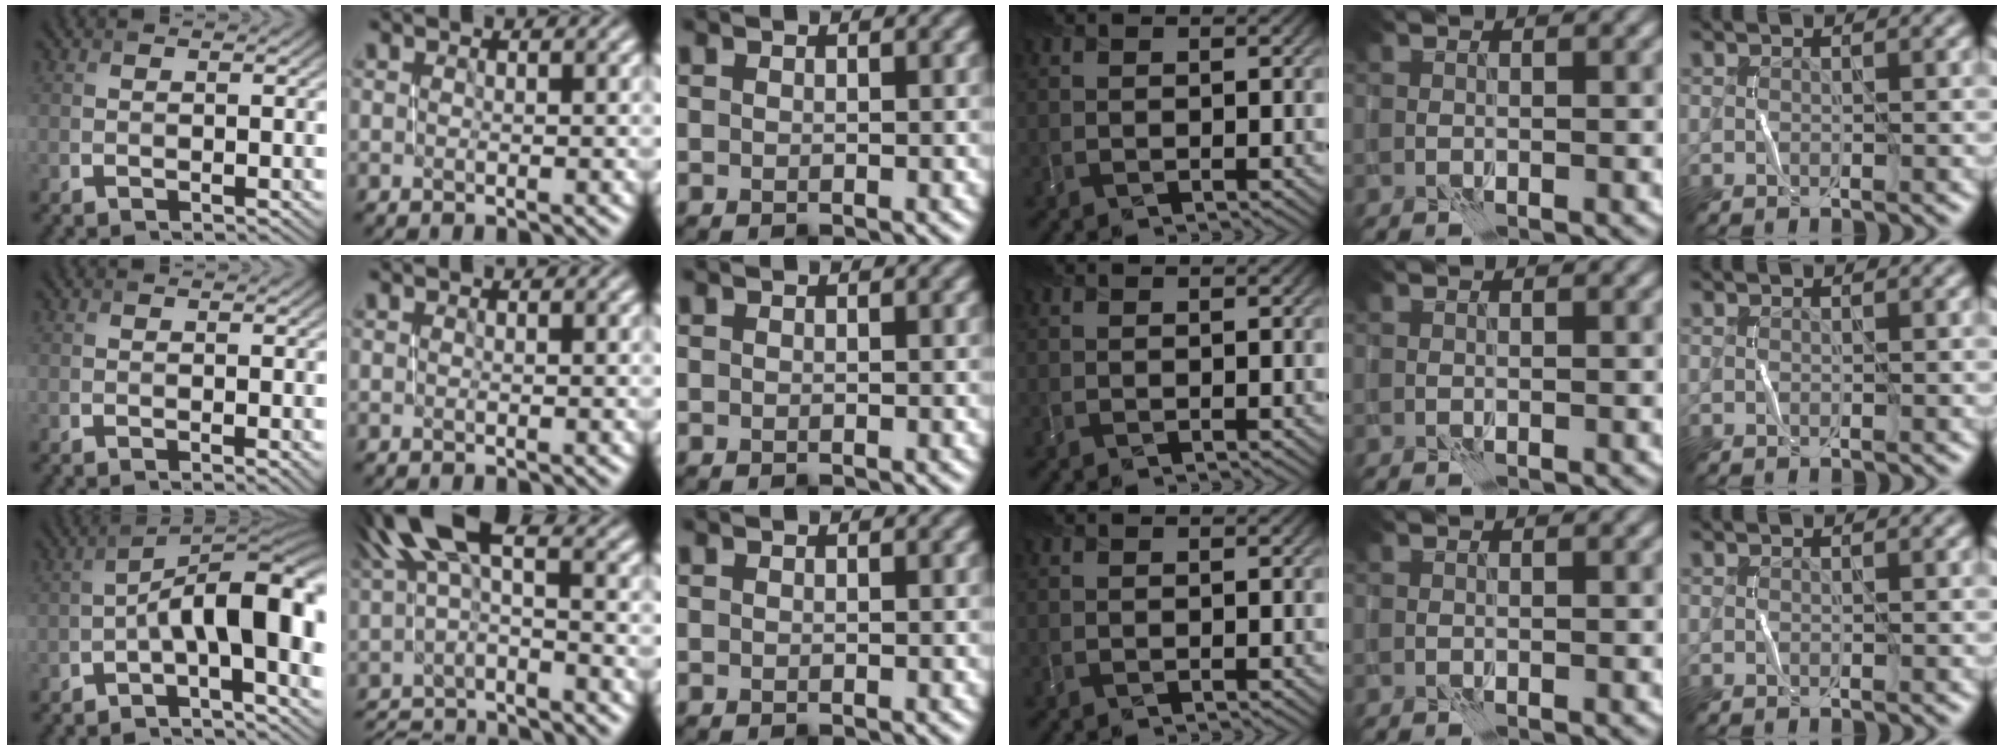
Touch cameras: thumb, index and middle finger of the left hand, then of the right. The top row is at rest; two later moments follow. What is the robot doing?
{"motion": "open", "object": "stapler"}